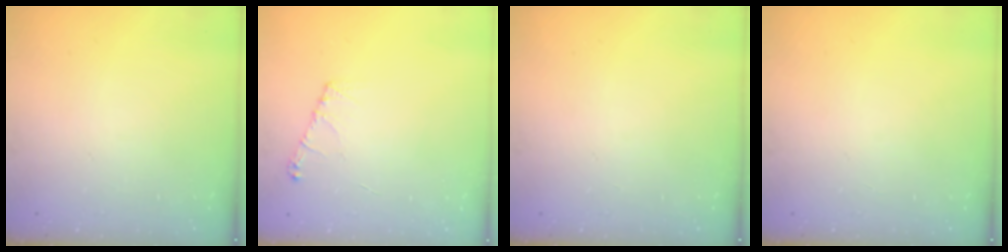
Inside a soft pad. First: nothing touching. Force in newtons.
{"total": 5.4, "press": 5.3, "slide": 0.7}
{"total": 0.0}
{"total": 0.0}